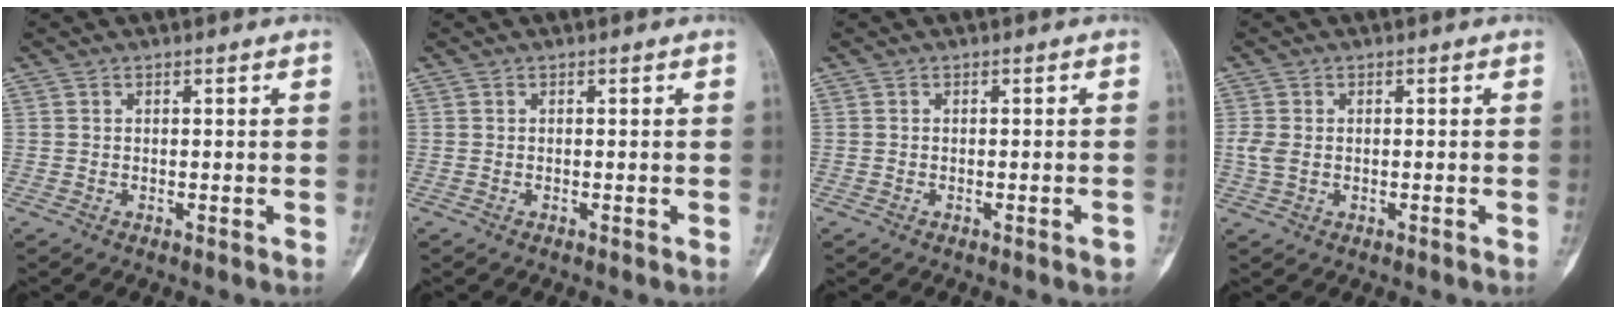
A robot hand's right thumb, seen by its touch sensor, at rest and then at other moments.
{"total": 0.0}
{"total": 1.2, "force": [-0.7, 0.2, 0.9], "torque": [-0.011, 0.004, -0.010]}
{"total": 2.9, "force": [-0.3, 2.0, 2.1], "torque": [-0.055, 0.005, -0.007]}